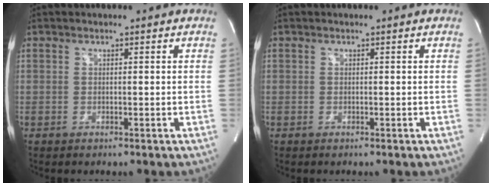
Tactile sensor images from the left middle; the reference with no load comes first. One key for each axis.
{"total": 0.0}